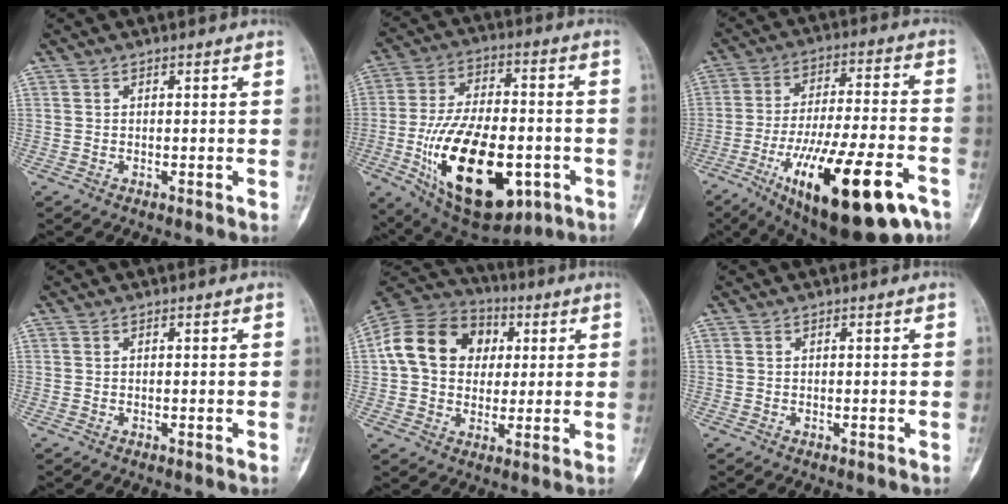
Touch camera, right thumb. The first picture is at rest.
{"total": 25.4, "force": [-7.6, 13.0, 20.5], "torque": [-0.352, 0.009, -0.105]}
{"total": 25.6, "force": [-12.2, 7.9, 21.1], "torque": [-0.322, 0.038, -0.182]}
{"total": 0.0}
{"total": 16.5, "force": [2.8, 13.2, 9.6], "torque": [-0.153, 0.022, 0.040]}
{"total": 0.0}